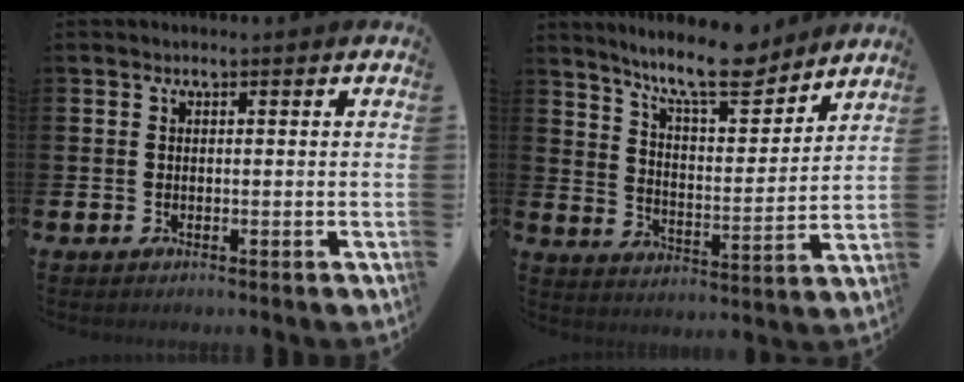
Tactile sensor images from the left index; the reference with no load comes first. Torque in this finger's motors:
{"motor_torque": [0.31, -0.42, 0.86, 0.21]}